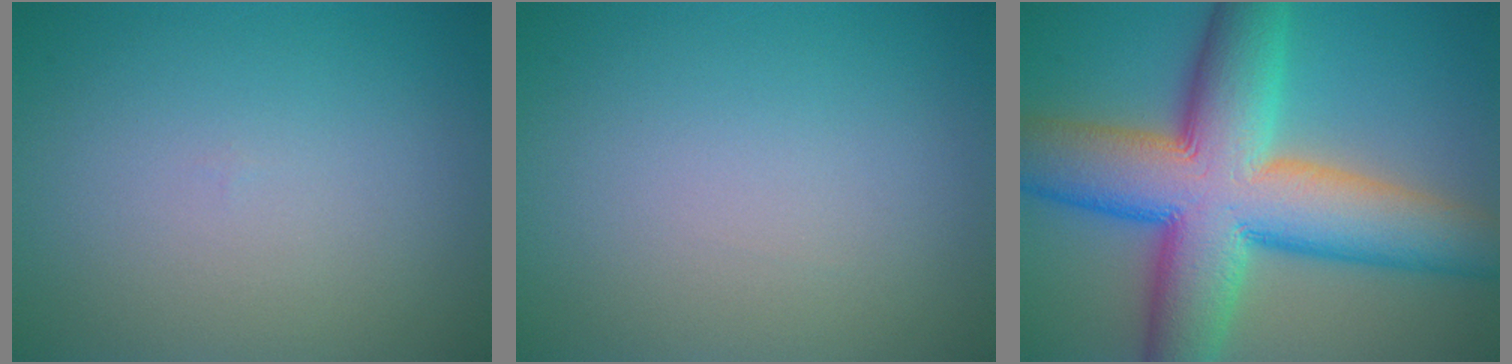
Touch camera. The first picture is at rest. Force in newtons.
{"total": 0.0}
{"total": 14.8, "press": 14.8, "slide": 0.5}